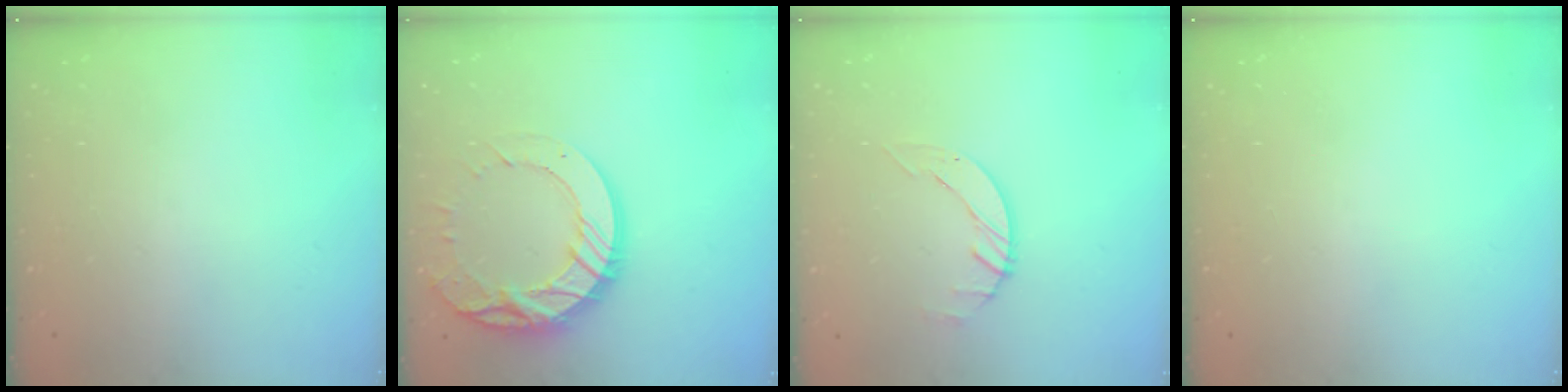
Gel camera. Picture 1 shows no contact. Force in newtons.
{"total": 17.3, "press": 17.2, "slide": 1.8}
{"total": 2.6, "press": 2.6, "slide": 0.3}
{"total": 0.0}